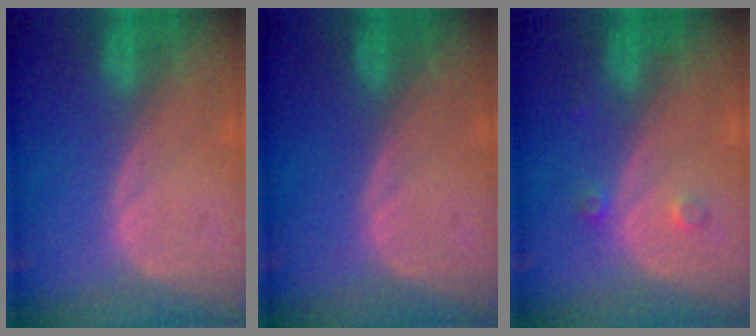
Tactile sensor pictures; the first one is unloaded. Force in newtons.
{"total": 0.0}
{"total": 2.1, "press": 1.8, "slide": 1.1}